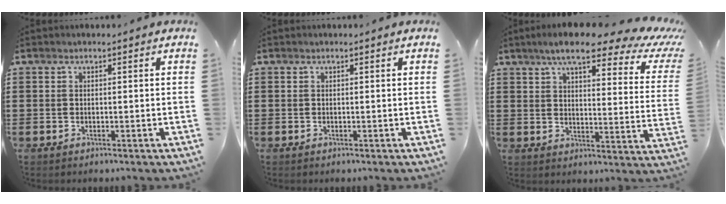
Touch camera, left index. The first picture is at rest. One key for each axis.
{"total": 0.0}
{"total": 8.8, "fx": 6.7, "fy": 2.1, "fz": 5.3, "tx": -0.104, "ty": -0.028, "tz": 0.109}